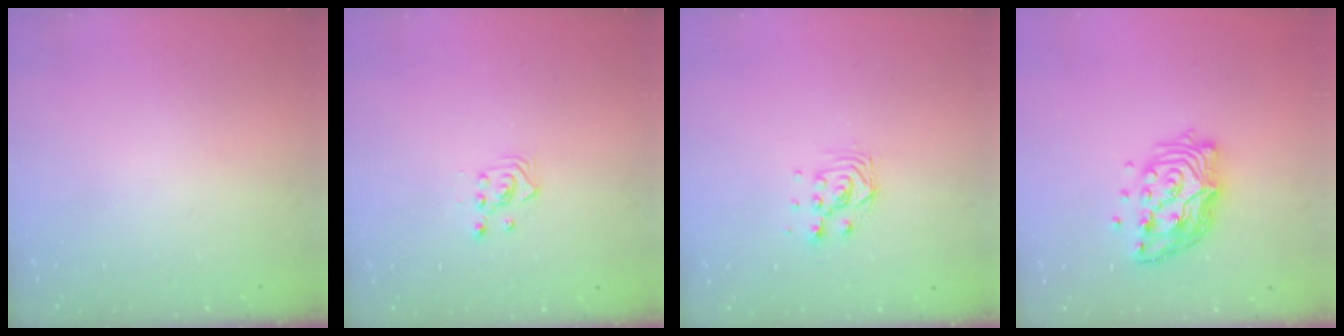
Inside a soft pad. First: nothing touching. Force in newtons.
{"total": 2.3, "press": 2.3, "slide": 0.3}
{"total": 5.5, "press": 5.4, "slide": 0.7}
{"total": 13.5, "press": 13.5, "slide": 1.2}